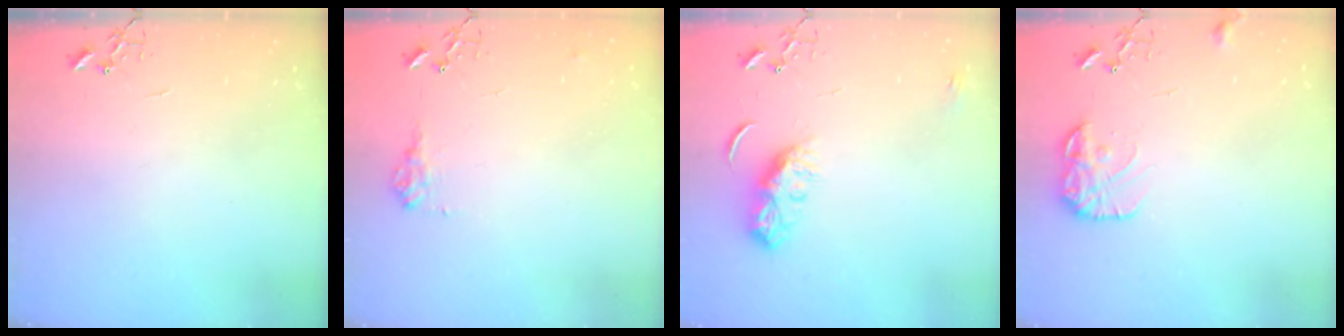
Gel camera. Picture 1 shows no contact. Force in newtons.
{"total": 9.8, "press": 9.7, "slide": 0.9}
{"total": 8.4, "press": 8.4, "slide": 0.6}
{"total": 10.7, "press": 10.7, "slide": 0.3}